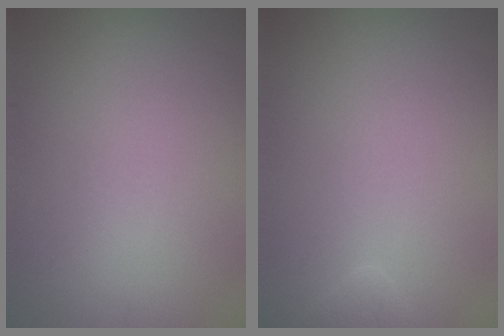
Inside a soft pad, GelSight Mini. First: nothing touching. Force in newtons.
{"total": 1.5, "press": 1.5, "slide": 0.2}